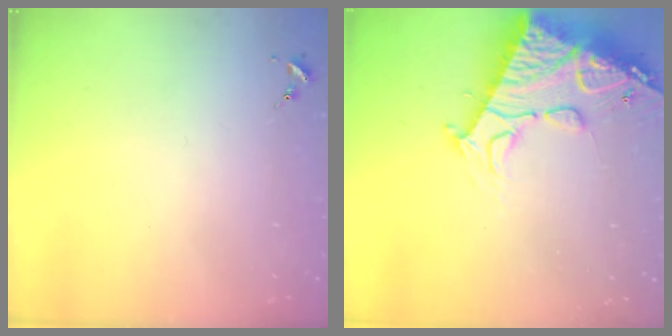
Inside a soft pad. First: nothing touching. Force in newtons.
{"total": 23.0, "press": 22.9, "slide": 2.5}